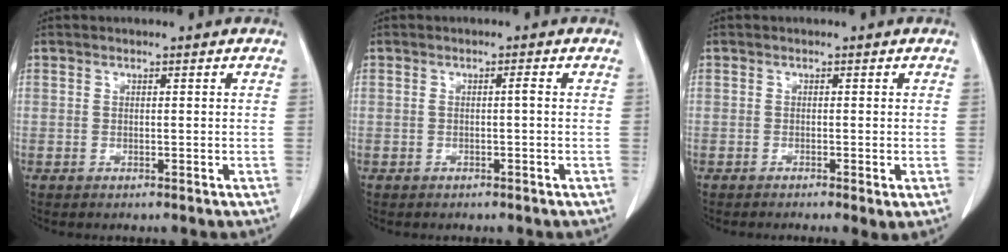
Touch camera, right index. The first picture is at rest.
{"total": 0.6, "force": [-0.1, -0.1, 0.6], "torque": [-0.007, 0.003, -0.001]}
{"total": 2.0, "force": [-1.1, 0.2, 1.7], "torque": [-0.024, -0.007, -0.015]}